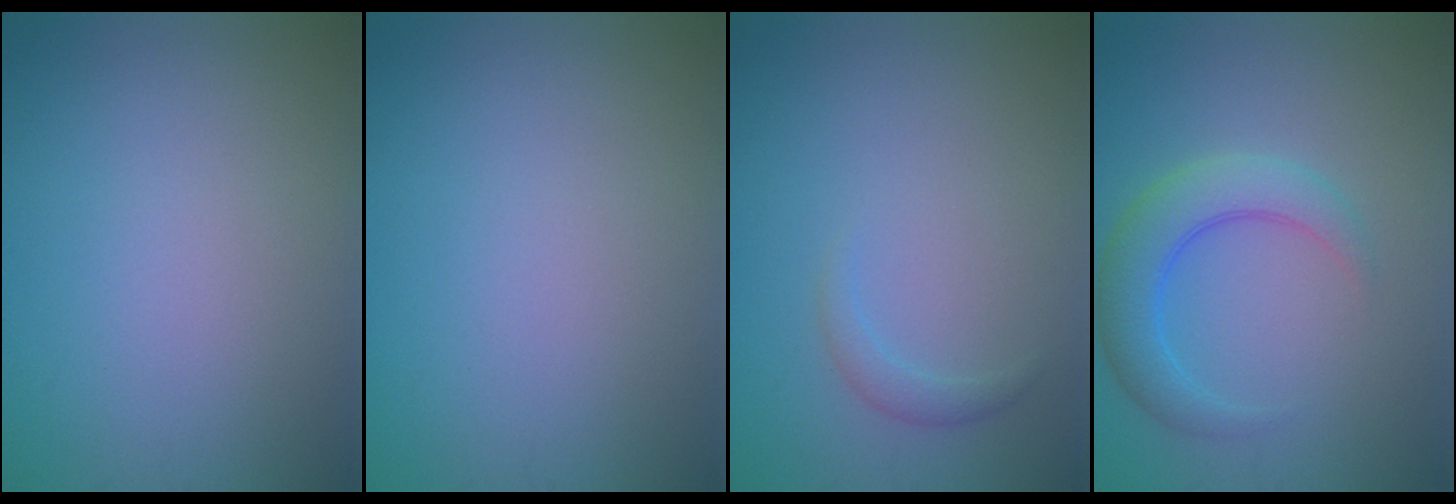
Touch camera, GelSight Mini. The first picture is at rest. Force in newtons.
{"total": 0.0}
{"total": 1.2, "press": 1.2, "slide": 0.2}
{"total": 4.2, "press": 4.2, "slide": 0.1}